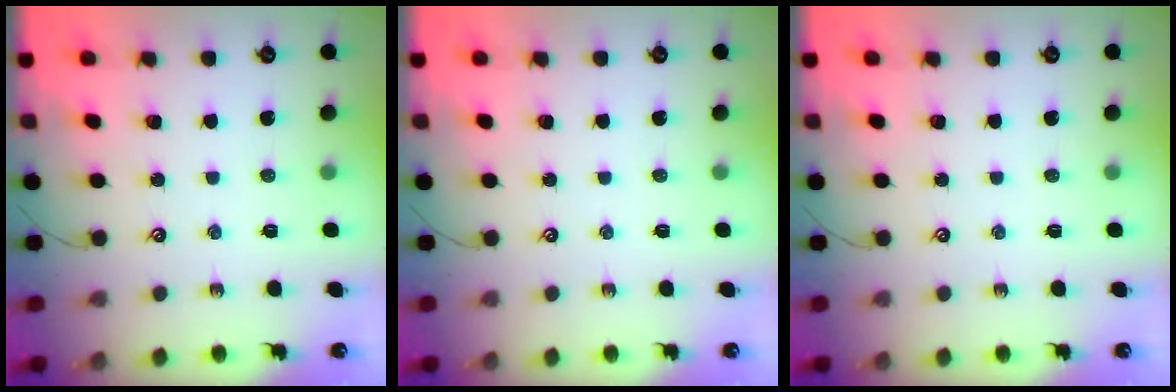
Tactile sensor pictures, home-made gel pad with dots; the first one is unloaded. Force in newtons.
{"total": 0.0}
{"total": 0.0}